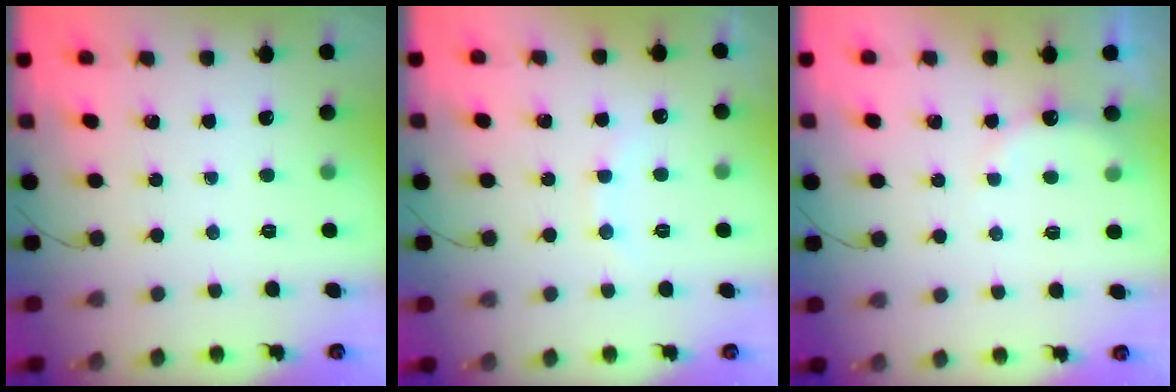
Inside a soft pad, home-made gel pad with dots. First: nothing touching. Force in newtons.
{"total": 7.2, "press": 7.1, "slide": 1.3}
{"total": 7.8, "press": 7.6, "slide": 1.5}